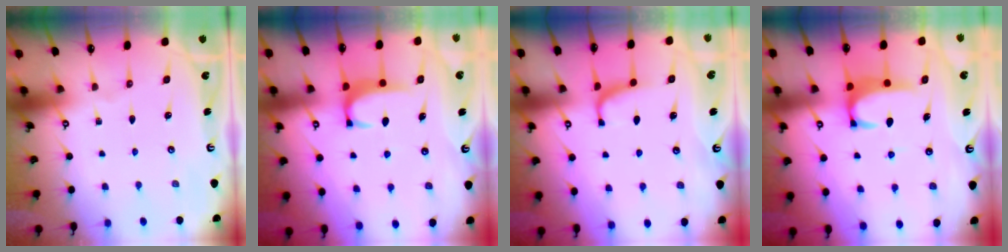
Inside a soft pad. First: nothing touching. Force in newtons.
{"total": 1.6, "press": 1.6, "slide": 0.5}
{"total": 2.4, "press": 2.4, "slide": 0.4}
{"total": 2.7, "press": 2.6, "slide": 0.7}